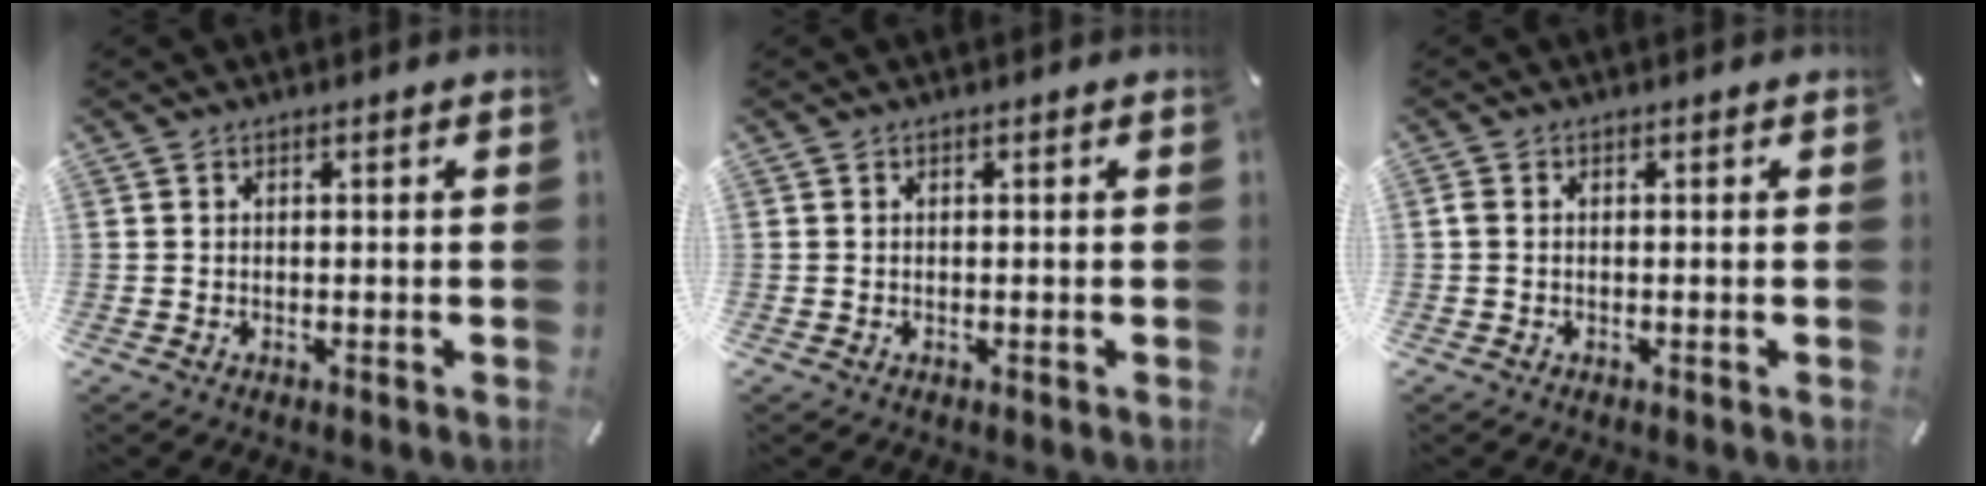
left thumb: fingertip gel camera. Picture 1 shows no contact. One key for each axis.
{"total": 0.0}
{"total": 0.8, "fx": -0.2, "fy": 0.6, "fz": 0.6, "tx": -0.011, "ty": 0.002, "tz": -0.005}